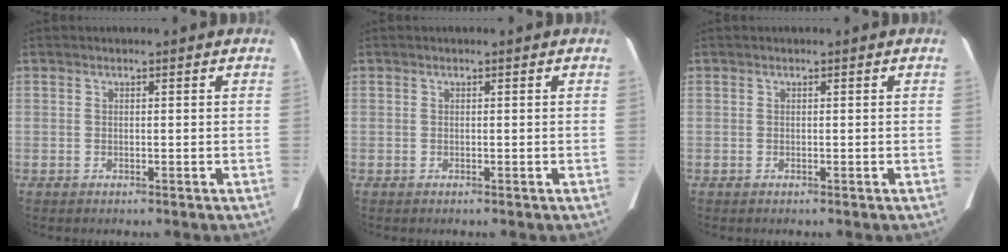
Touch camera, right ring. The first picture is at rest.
{"total": 0.0}
{"total": 0.0}